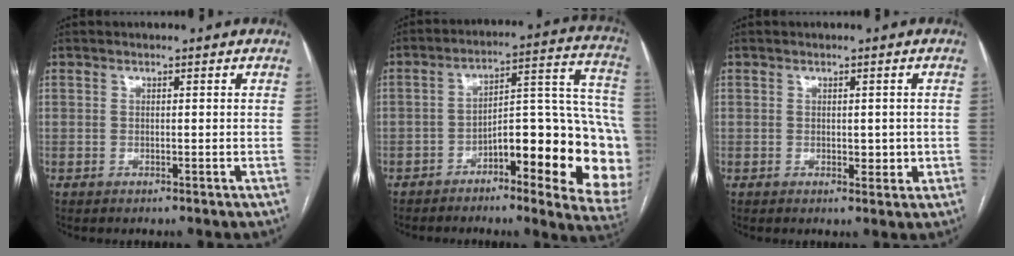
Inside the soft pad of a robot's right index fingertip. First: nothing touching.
{"total": 21.1, "force": [-6.8, 4.9, 19.4], "torque": [-0.176, 0.041, -0.079]}
{"total": 2.5, "force": [-0.1, 1.5, 2.0], "torque": [-0.022, 0.002, 0.006]}